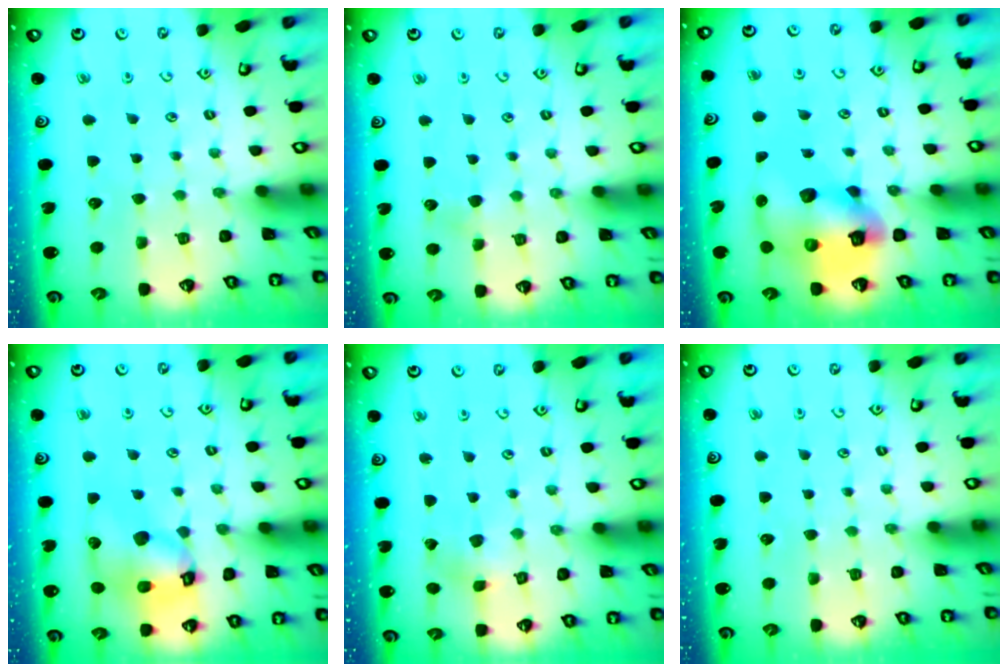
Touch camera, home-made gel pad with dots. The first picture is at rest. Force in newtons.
{"total": 3.0, "press": 3.0, "slide": 0.2}
{"total": 15.1, "press": 15.0, "slide": 2.1}
{"total": 14.4, "press": 14.3, "slide": 1.8}
{"total": 2.1, "press": 2.1, "slide": 0.2}
{"total": 0.0}